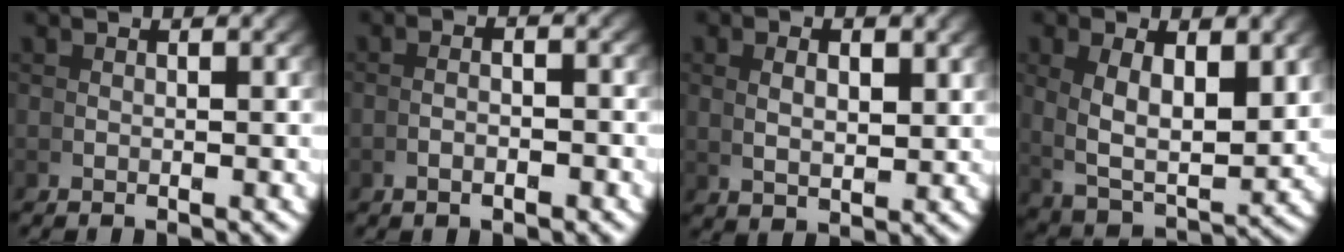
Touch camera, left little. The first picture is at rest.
{"total": 1.5, "force": [-0.9, 0.0, 1.1], "torque": [-0.013, 0.003, -0.018]}
{"total": 2.1, "force": [1.0, 0.4, 1.8], "torque": [-0.026, -0.004, 0.029]}
{"total": 7.2, "force": [1.4, 4.2, 5.7], "torque": [-0.118, -0.021, 0.033]}